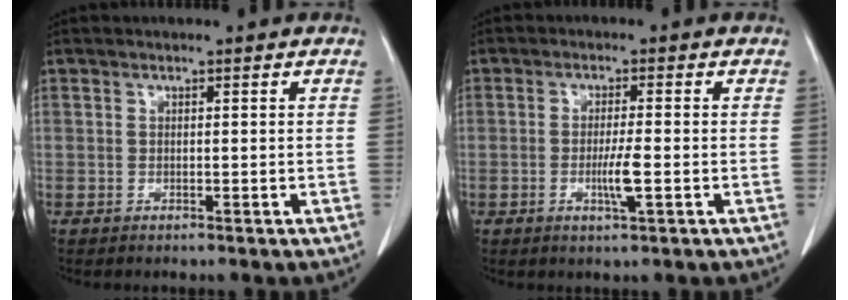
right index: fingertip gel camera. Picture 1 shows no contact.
{"total": 3.7, "force": [-1.0, 0.0, 3.5], "torque": [-0.067, -0.005, -0.015]}